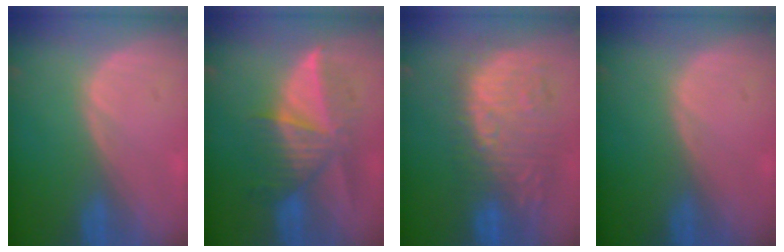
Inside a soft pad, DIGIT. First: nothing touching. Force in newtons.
{"total": 7.7, "press": 7.5, "slide": 1.8}
{"total": 11.8, "press": 11.1, "slide": 4.0}
{"total": 0.0}